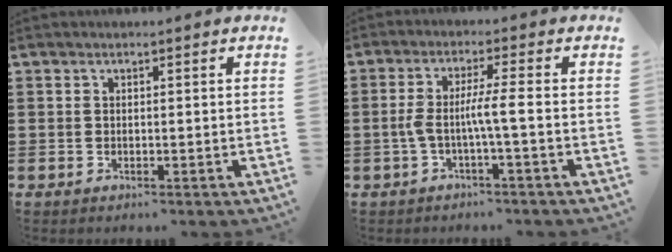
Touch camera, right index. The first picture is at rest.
{"total": 4.7, "force": [-1.0, -0.3, 4.6], "torque": [-0.101, -0.011, -0.028]}